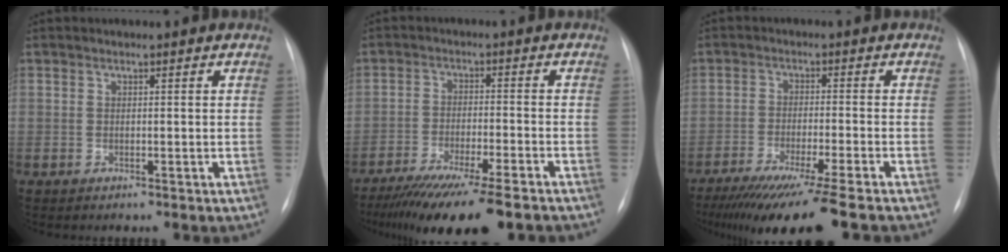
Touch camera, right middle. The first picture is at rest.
{"total": 15.3, "force": [-12.3, 0.9, 9.1], "torque": [-0.142, -0.037, -0.191]}
{"total": 15.2, "force": [-12.3, -1.2, 8.8], "torque": [-0.133, -0.052, -0.192]}